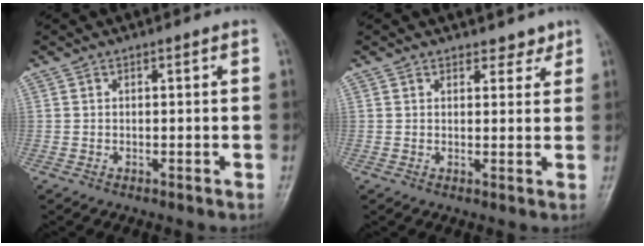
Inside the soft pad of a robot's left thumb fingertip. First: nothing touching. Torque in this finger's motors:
{"motor_torque": [0.13, 0.36, -0.25, -0.32, -0.04]}